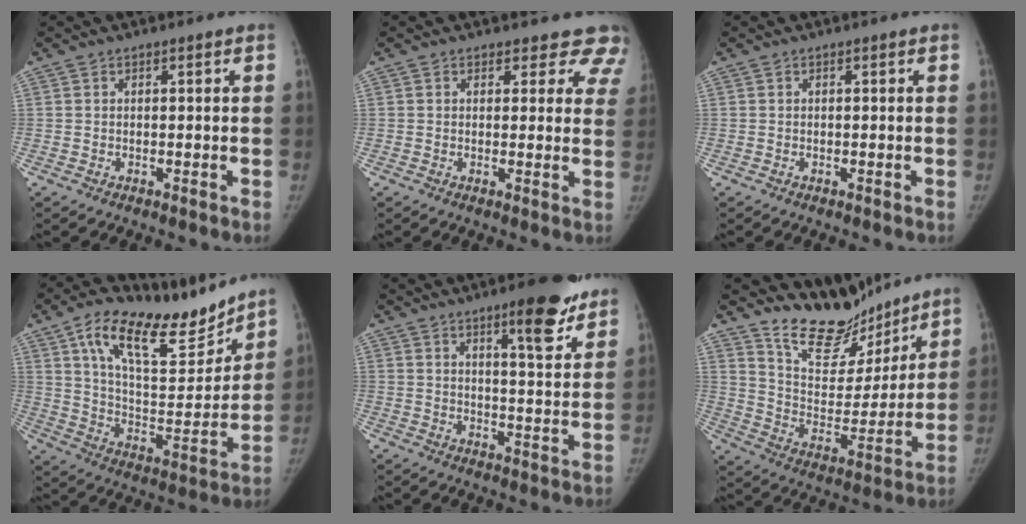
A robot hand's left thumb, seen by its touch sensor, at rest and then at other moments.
{"total": 8.4, "force": [7.4, 4.0, 0.3], "torque": [0.061, -0.031, 0.049]}
{"total": 0.0}
{"total": 20.8, "force": [14.9, 8.0, 12.1], "torque": [-0.147, -0.071, 0.253]}
{"total": 11.2, "force": [7.5, 2.6, 7.9], "torque": [-0.083, -0.045, 0.103]}
{"total": 16.4, "force": [14.6, 6.3, 4.2], "torque": [-0.008, -0.110, 0.252]}